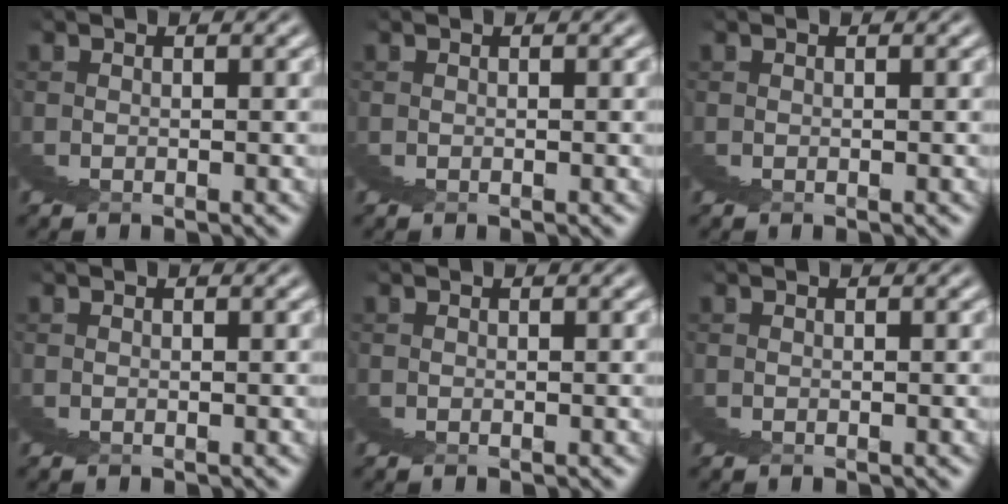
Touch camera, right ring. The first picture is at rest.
{"total": 0.0}
{"total": 0.0}
{"total": 0.0}
{"total": 0.0}
{"total": 0.0}